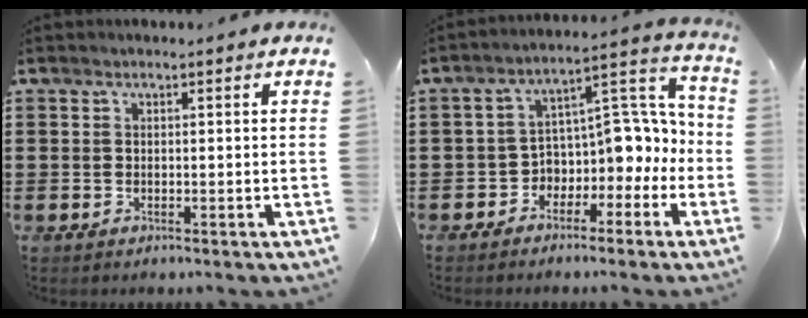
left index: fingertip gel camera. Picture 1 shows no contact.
{"total": 5.0, "force": [-1.7, 4.2, 2.2], "torque": [-0.056, -0.018, -0.039]}